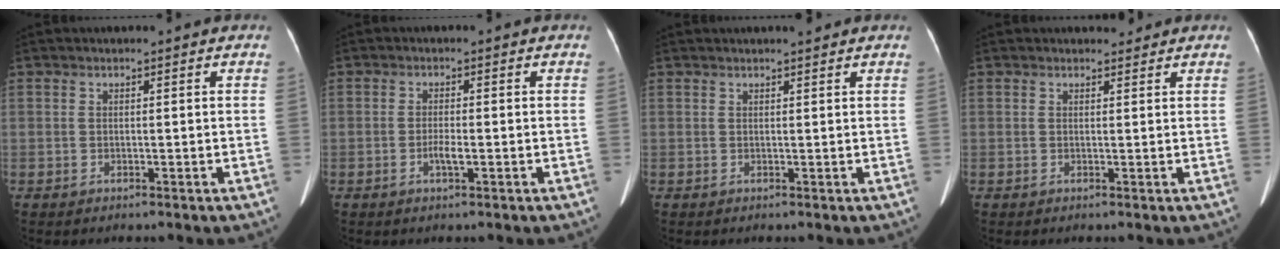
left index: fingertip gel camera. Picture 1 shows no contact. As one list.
[{"total": 1.9, "force": [-0.8, 0.3, 1.7], "torque": [-0.034, -0.001, -0.015]}, {"total": 2.2, "force": [1.9, 0.1, 1.1], "torque": [-0.012, 0.011, 0.027]}, {"total": 1.3, "force": [1.2, 0.5, 0.0], "torque": [-0.003, -0.004, 0.016]}]